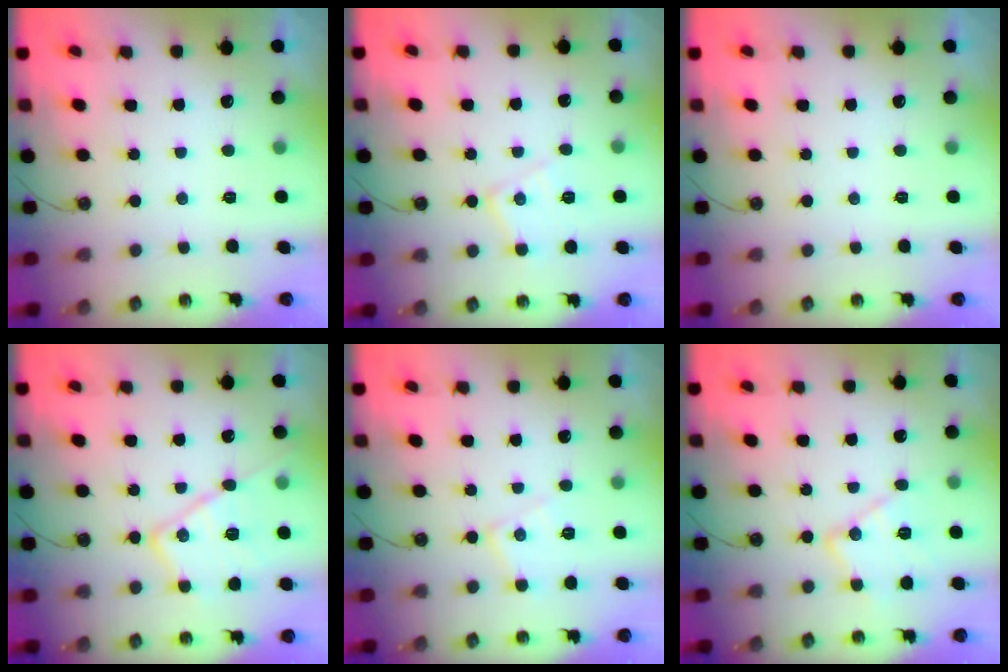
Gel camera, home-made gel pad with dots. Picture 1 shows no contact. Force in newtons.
{"total": 9.7, "press": 9.7, "slide": 0.6}
{"total": 0.0}
{"total": 16.5, "press": 16.4, "slide": 1.2}
{"total": 8.5, "press": 8.5, "slide": 0.6}
{"total": 12.7, "press": 12.7, "slide": 0.5}